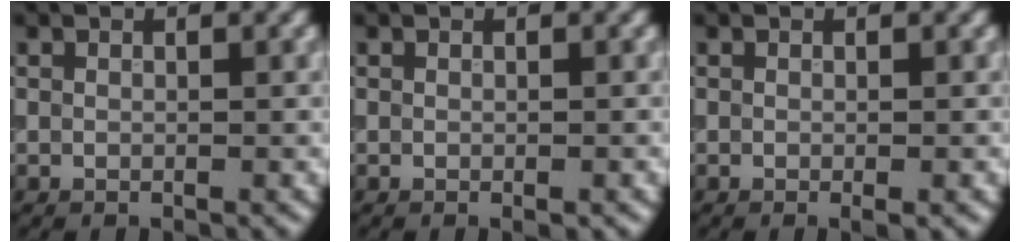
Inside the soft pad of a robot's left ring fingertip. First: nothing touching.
{"total": 0.7, "force": [-0.3, 0.2, 0.5], "torque": [-0.009, -0.003, -0.003]}
{"total": 1.0, "force": [-0.4, 0.2, 0.9], "torque": [-0.014, -0.006, -0.004]}